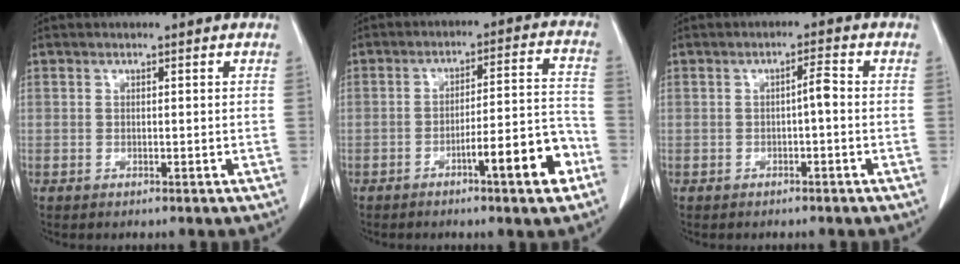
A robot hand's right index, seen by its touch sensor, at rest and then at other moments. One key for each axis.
{"total": 10.0, "fx": -5.0, "fy": 0.9, "fz": 8.6, "tx": -0.118, "ty": 0.017, "tz": -0.070}
{"total": 2.1, "fx": -0.4, "fy": 0.2, "fz": 2.0, "tx": -0.030, "ty": 0.005, "tz": -0.009}